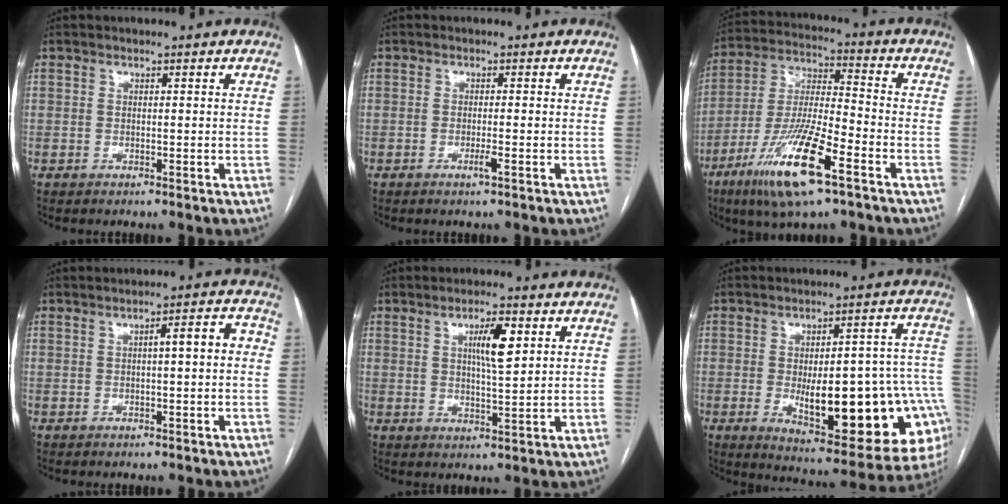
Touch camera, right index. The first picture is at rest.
{"total": 1.4, "force": [-0.7, -0.2, 1.3], "torque": [-0.025, -0.003, -0.012]}
{"total": 16.0, "force": [-8.5, 2.4, 13.4], "torque": [-0.273, -0.024, -0.153]}
{"total": 4.0, "force": [0.0, 0.6, 4.0], "torque": [-0.053, 0.018, -0.001]}
{"total": 5.8, "force": [2.2, 0.7, 5.3], "torque": [-0.093, 0.002, 0.037]}
{"total": 24.5, "force": [-5.5, 7.5, 22.7], "torque": [-0.213, 0.021, -0.048]}